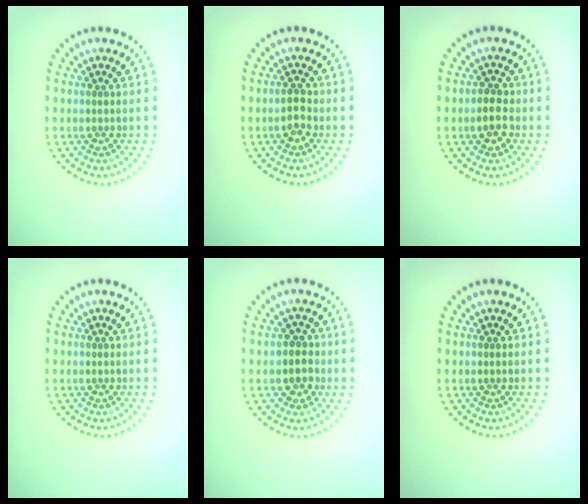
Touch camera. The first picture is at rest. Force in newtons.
{"total": 1.9, "press": 1.8, "slide": 0.3}
{"total": 2.5, "press": 2.4, "slide": 0.6}
{"total": 0.0}
{"total": 2.5, "press": 2.3, "slide": 0.9}
{"total": 0.0}